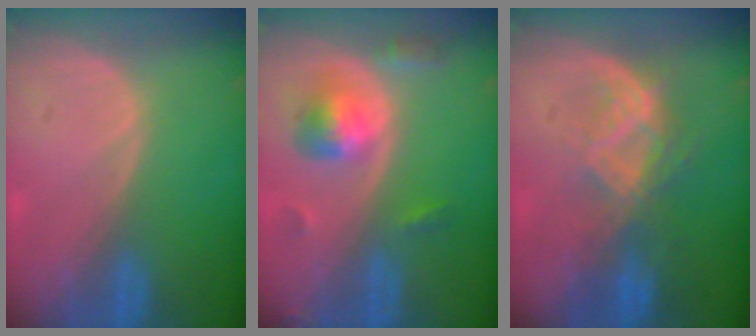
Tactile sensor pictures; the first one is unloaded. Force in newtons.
{"total": 5.6, "press": 5.3, "slide": 1.8}
{"total": 6.9, "press": 6.5, "slide": 2.2}